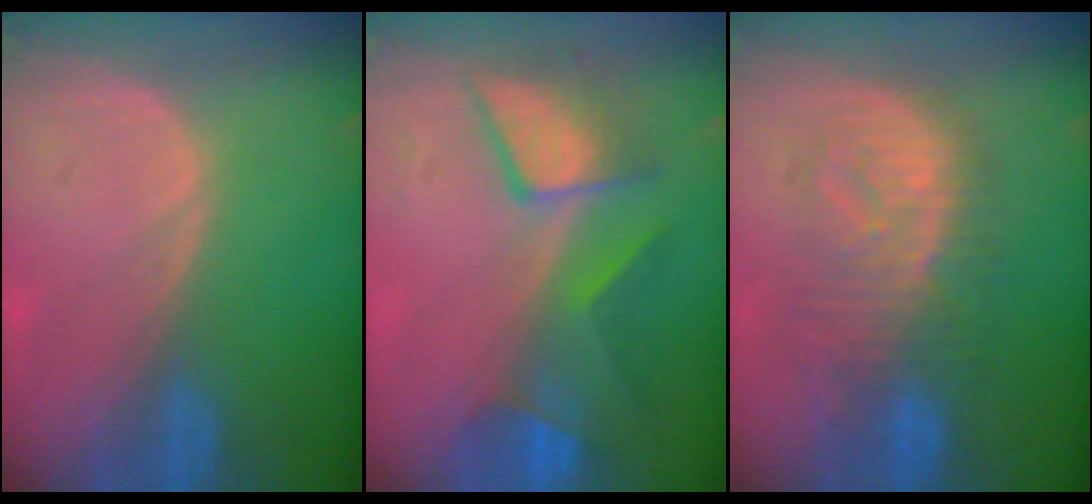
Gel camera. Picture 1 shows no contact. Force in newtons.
{"total": 7.7, "press": 7.7, "slide": 0.7}
{"total": 8.5, "press": 8.5, "slide": 0.2}